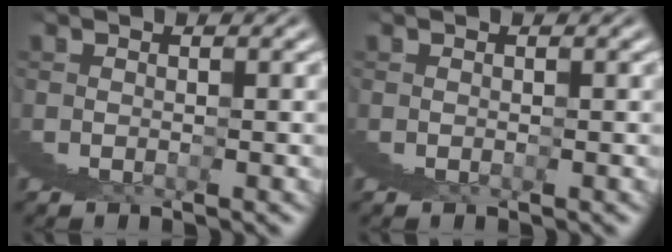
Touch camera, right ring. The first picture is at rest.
{"total": 0.0}